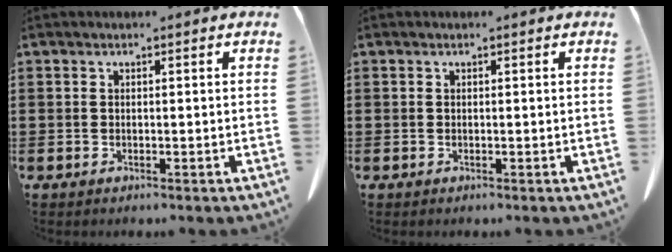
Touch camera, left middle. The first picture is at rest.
{"total": 0.0}